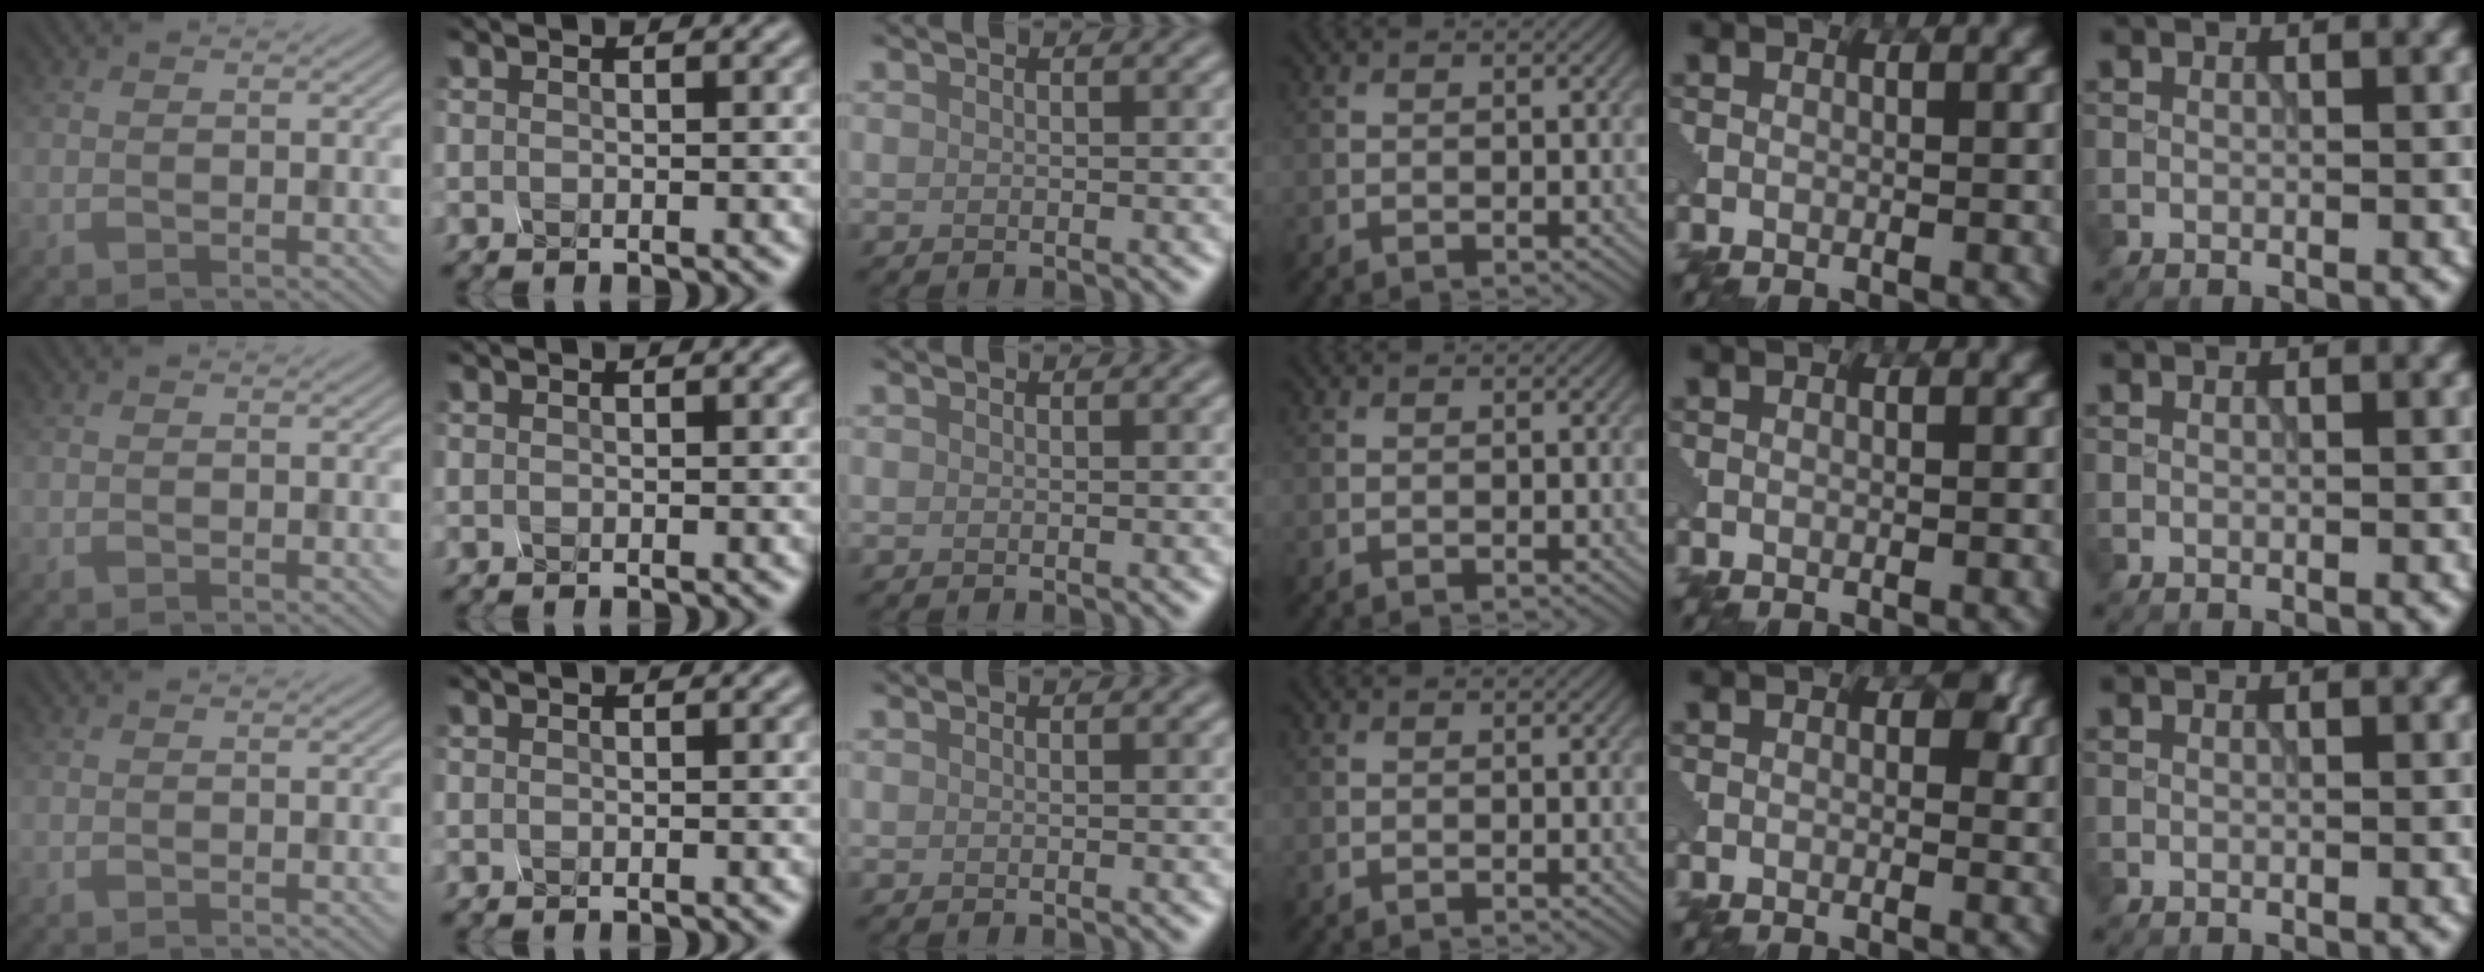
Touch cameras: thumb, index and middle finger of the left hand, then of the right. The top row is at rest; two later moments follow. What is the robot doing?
{"motion": "squeeze", "object": "hand grip exerciser"}